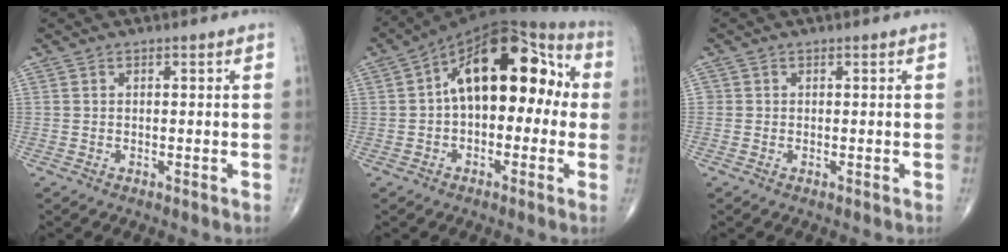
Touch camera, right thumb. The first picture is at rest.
{"total": 19.1, "force": [2.0, 10.5, 15.8], "torque": [-0.214, 0.052, 0.017]}
{"total": 0.6, "force": [0.0, 0.6, 0.0], "torque": [0.004, 0.003, -0.001]}